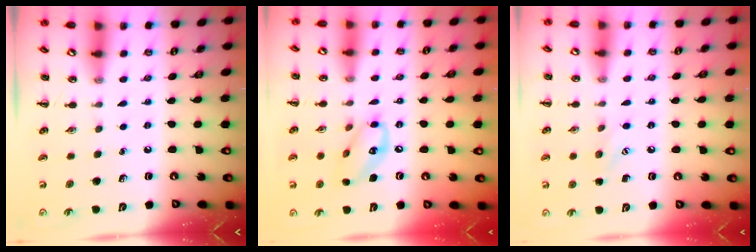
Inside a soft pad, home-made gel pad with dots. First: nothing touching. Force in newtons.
{"total": 11.3, "press": 11.1, "slide": 2.0}
{"total": 7.1, "press": 6.9, "slide": 1.5}